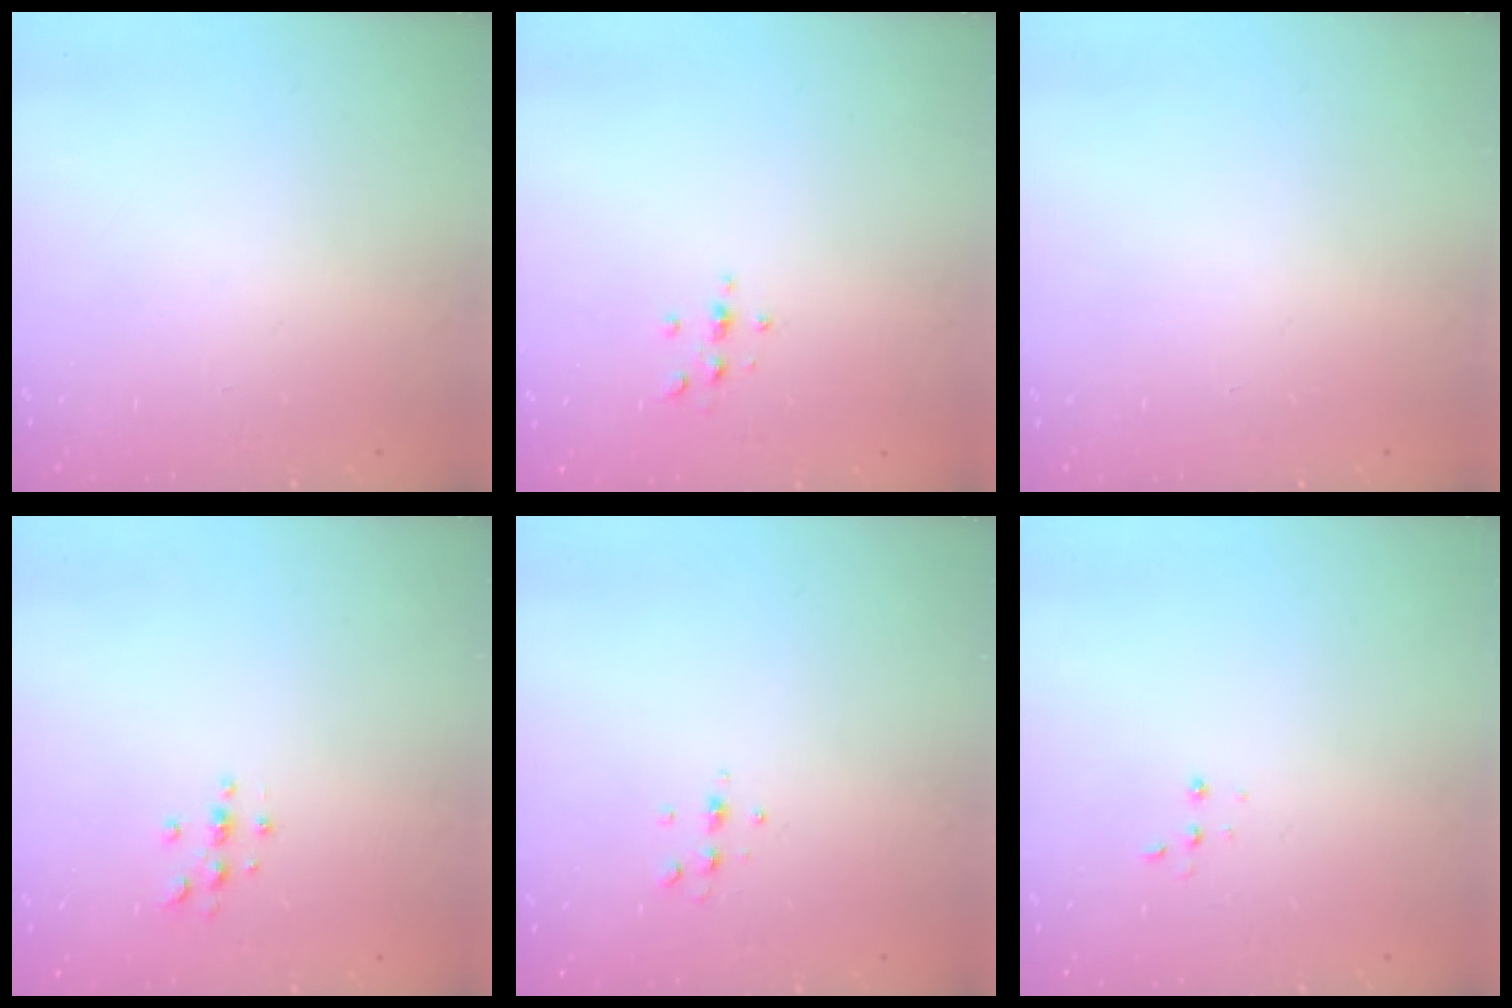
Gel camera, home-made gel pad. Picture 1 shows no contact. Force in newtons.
{"total": 2.2, "press": 2.1, "slide": 0.2}
{"total": 0.0}
{"total": 3.0, "press": 3.0, "slide": 0.3}
{"total": 4.7, "press": 4.6, "slide": 1.0}
{"total": 2.7, "press": 2.7, "slide": 0.5}